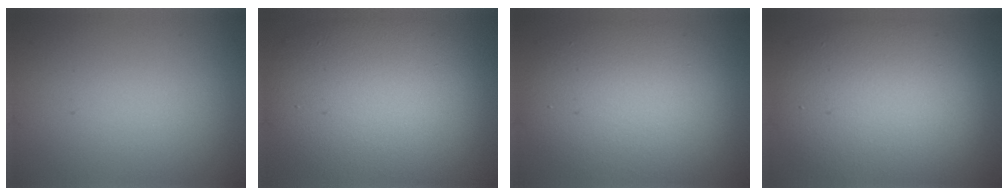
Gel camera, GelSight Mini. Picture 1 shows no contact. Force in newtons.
{"total": 12.0, "press": 12.0, "slide": 1.1}
{"total": 9.4, "press": 9.3, "slide": 1.0}
{"total": 10.5, "press": 10.5, "slide": 0.3}